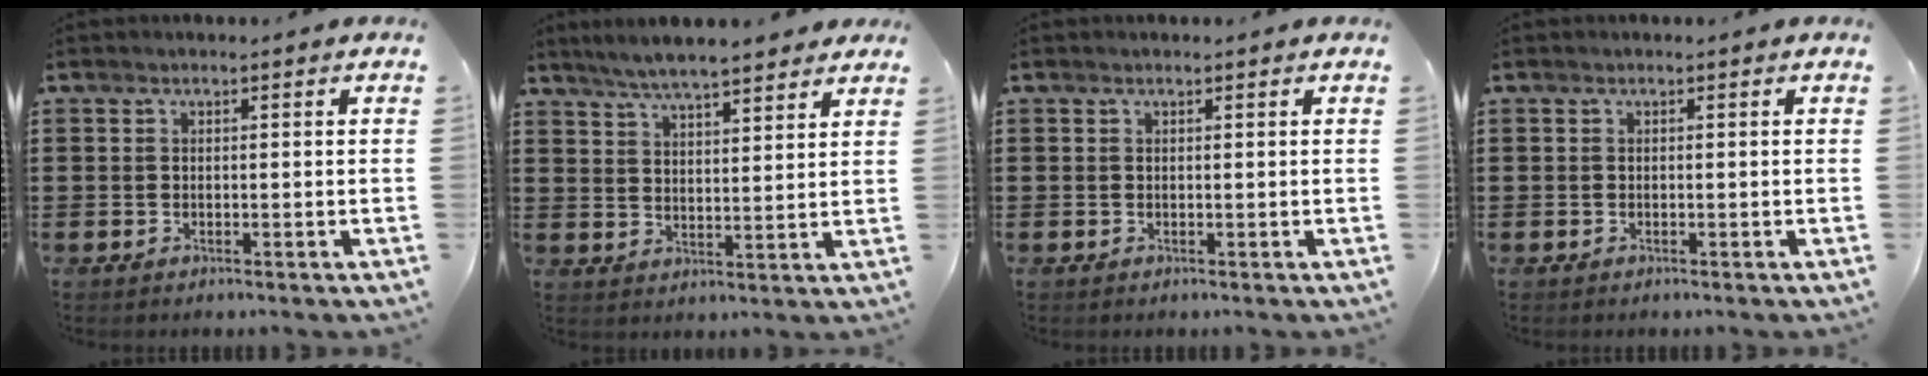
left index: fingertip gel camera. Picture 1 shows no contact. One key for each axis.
{"total": 5.7, "fx": 5.3, "fy": 0.7, "fz": 1.9, "tx": -0.055, "ty": -0.013, "tz": 0.096}
{"total": 0.0}
{"total": 0.0}